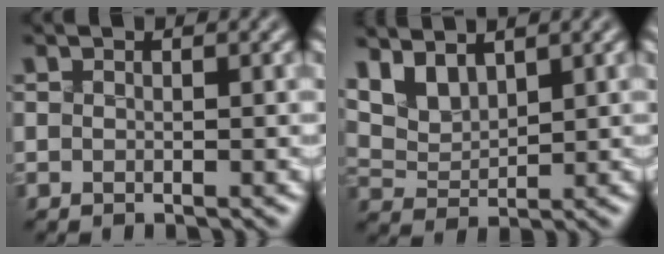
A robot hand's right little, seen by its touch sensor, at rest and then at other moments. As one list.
[{"total": 3.9, "force": [2.7, 1.9, 2.0], "torque": [-0.053, 0.003, 0.066]}]